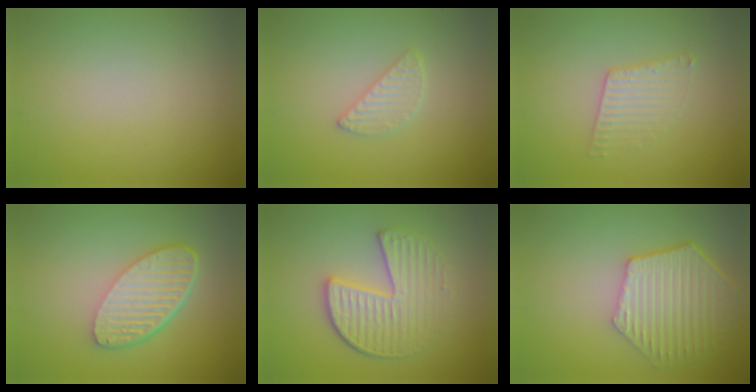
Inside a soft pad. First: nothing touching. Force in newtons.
{"total": 1.9, "press": 1.8, "slide": 0.2}
{"total": 2.1, "press": 2.1, "slide": 0.3}
{"total": 5.7, "press": 4.2, "slide": 3.9}
{"total": 4.2, "press": 3.6, "slide": 2.1}
{"total": 5.7, "press": 4.7, "slide": 3.3}